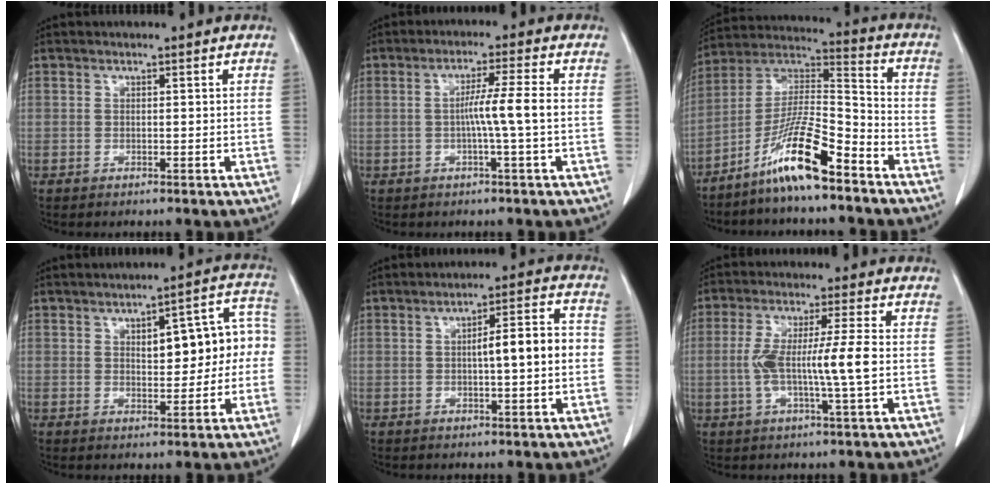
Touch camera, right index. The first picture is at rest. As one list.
[{"total": 5.2, "force": [-0.6, -1.1, 5.0], "torque": [-0.084, 0.006, -0.009]}, {"total": 13.2, "force": [-8.7, 1.1, 9.8], "torque": [-0.196, 0.002, -0.163]}, {"total": 9.9, "force": [0.7, 3.9, 9.1], "torque": [-0.107, 0.042, 0.015]}, {"total": 7.5, "force": [-0.2, 0.9, 7.4], "torque": [-0.110, 0.021, -0.003]}, {"total": 9.0, "force": [-0.8, -0.3, 9.0], "torque": [-0.173, 0.005, -0.018]}]